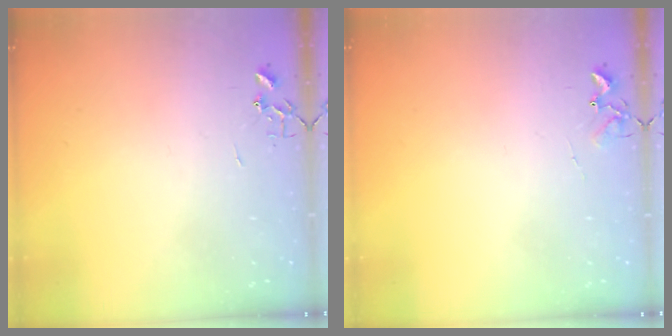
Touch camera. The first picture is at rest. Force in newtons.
{"total": 6.1, "press": 6.0, "slide": 0.6}